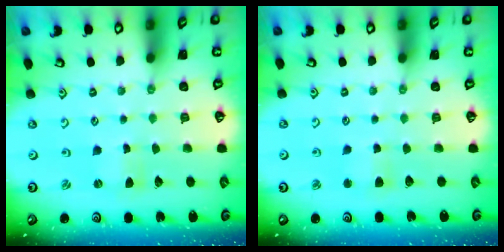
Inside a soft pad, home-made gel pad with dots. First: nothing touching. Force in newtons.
{"total": 4.1, "press": 4.1, "slide": 0.4}